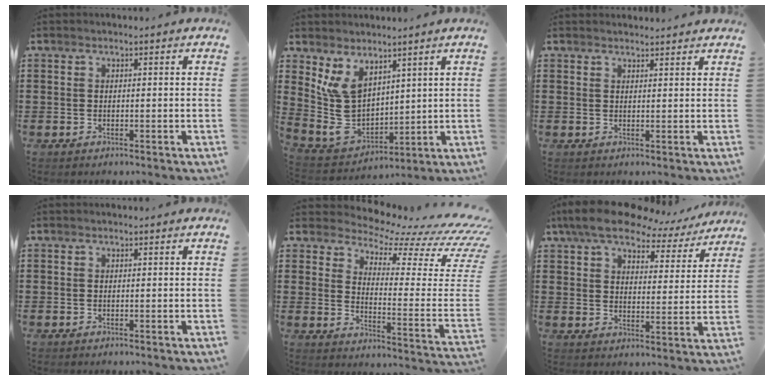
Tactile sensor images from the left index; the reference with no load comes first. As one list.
[{"total": 8.6, "force": [4.6, 5.9, 4.3], "torque": [-0.126, -0.015, 0.092]}, {"total": 1.4, "force": [1.3, 0.2, 0.1], "torque": [-0.004, 0.001, 0.027]}, {"total": 0.0}, {"total": 4.9, "force": [4.3, 0.3, 2.5], "torque": [-0.058, -0.059, 0.064]}, {"total": 8.6, "force": [7.1, 2.9, 3.7], "torque": [-0.088, -0.032, 0.122]}]